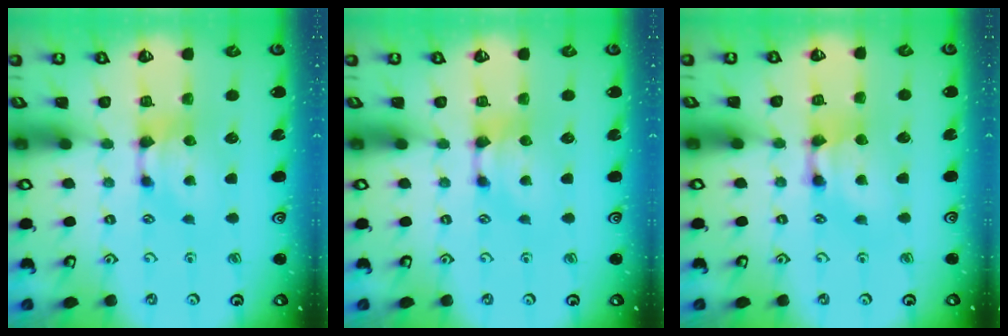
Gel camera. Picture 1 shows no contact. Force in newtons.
{"total": 0.0}
{"total": 1.7, "press": 1.7, "slide": 0.1}